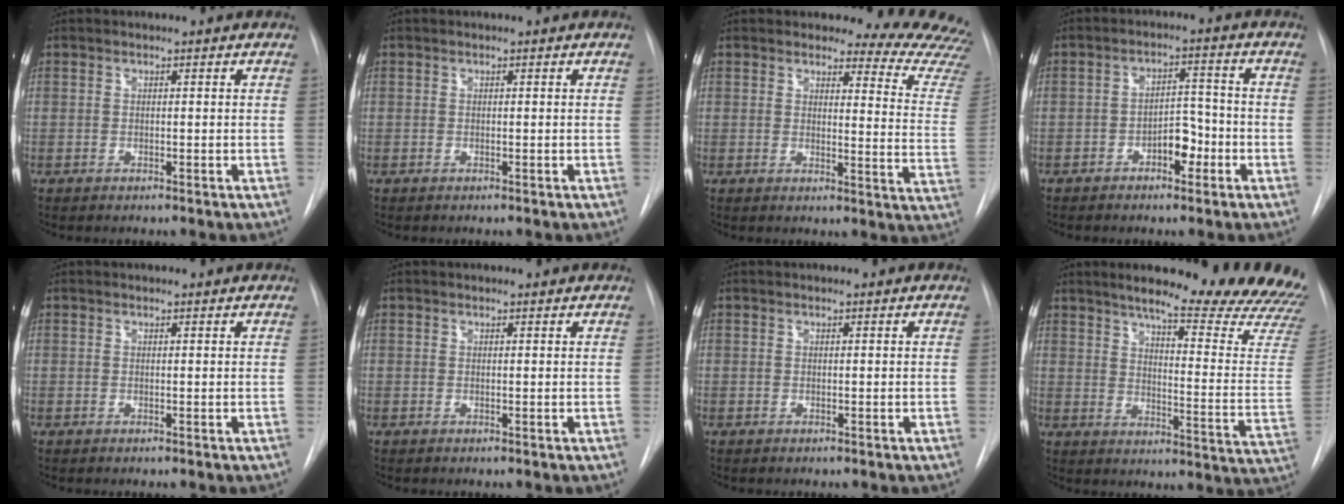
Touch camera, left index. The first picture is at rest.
{"total": 0.0}
{"total": 15.7, "force": [15.4, 1.9, 2.3], "torque": [0.005, -0.142, 0.137]}
{"total": 4.4, "force": [-2.2, 2.3, 3.1], "torque": [-0.042, 0.013, -0.036]}
{"total": 1.9, "force": [1.9, 0.3, 0.3], "torque": [-0.011, 0.013, 0.019]}
{"total": 2.3, "force": [2.2, 0.4, 0.3], "torque": [-0.011, 0.014, 0.022]}
{"total": 0.8, "force": [0.8, 0.0, 0.1], "torque": [-0.005, 0.009, 0.010]}
{"total": 25.5, "force": [22.2, 2.7, 12.1], "torque": [-0.158, -0.104, 0.260]}